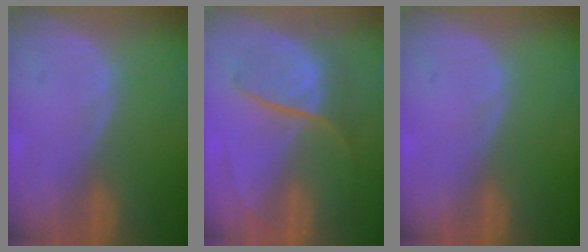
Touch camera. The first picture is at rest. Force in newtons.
{"total": 6.7, "press": 6.6, "slide": 1.1}
{"total": 0.0}